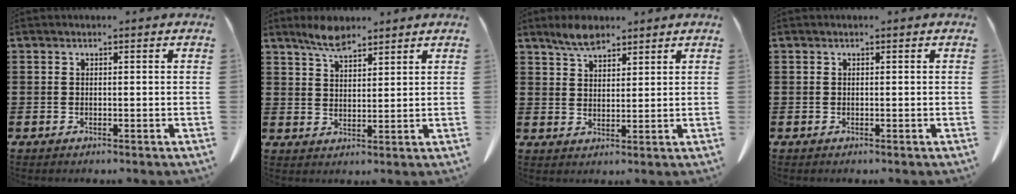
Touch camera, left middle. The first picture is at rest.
{"total": 4.7, "force": [3.9, 1.4, 2.3], "torque": [-0.054, -0.004, 0.071]}
{"total": 4.3, "force": [3.6, 1.6, 1.7], "torque": [-0.043, 0.000, 0.067]}
{"total": 0.0}